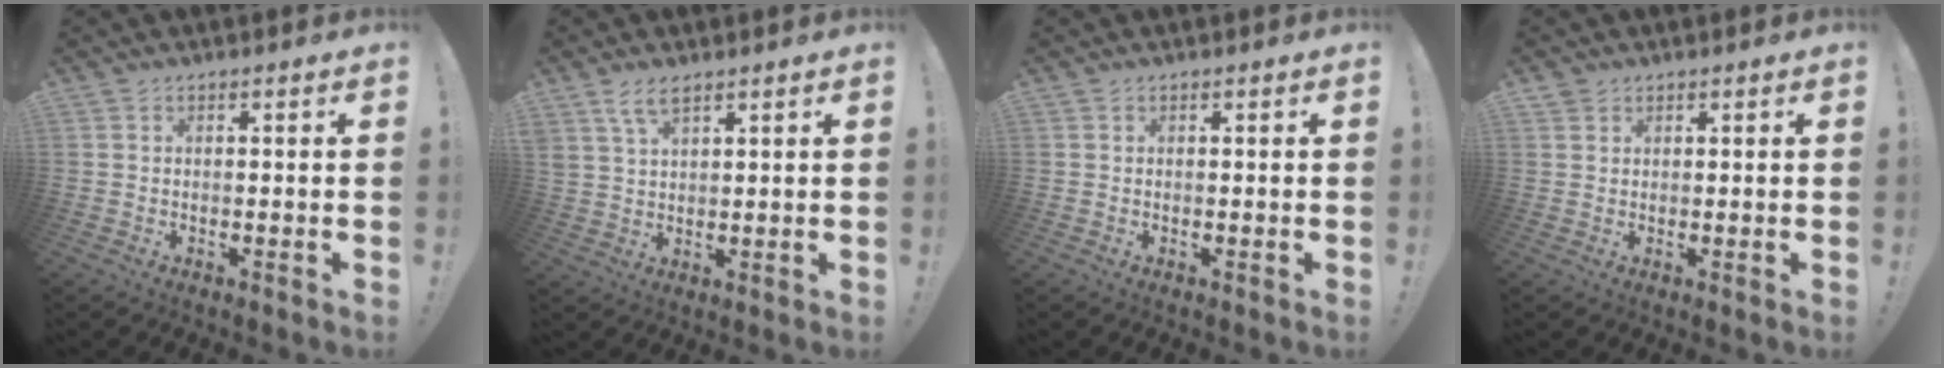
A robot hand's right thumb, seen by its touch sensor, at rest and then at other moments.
{"total": 5.4, "force": [3.4, 2.4, 3.4], "torque": [-0.070, -0.008, 0.066]}
{"total": 0.0}
{"total": 1.6, "force": [1.2, 1.0, 0.1], "torque": [0.002, -0.006, 0.022]}